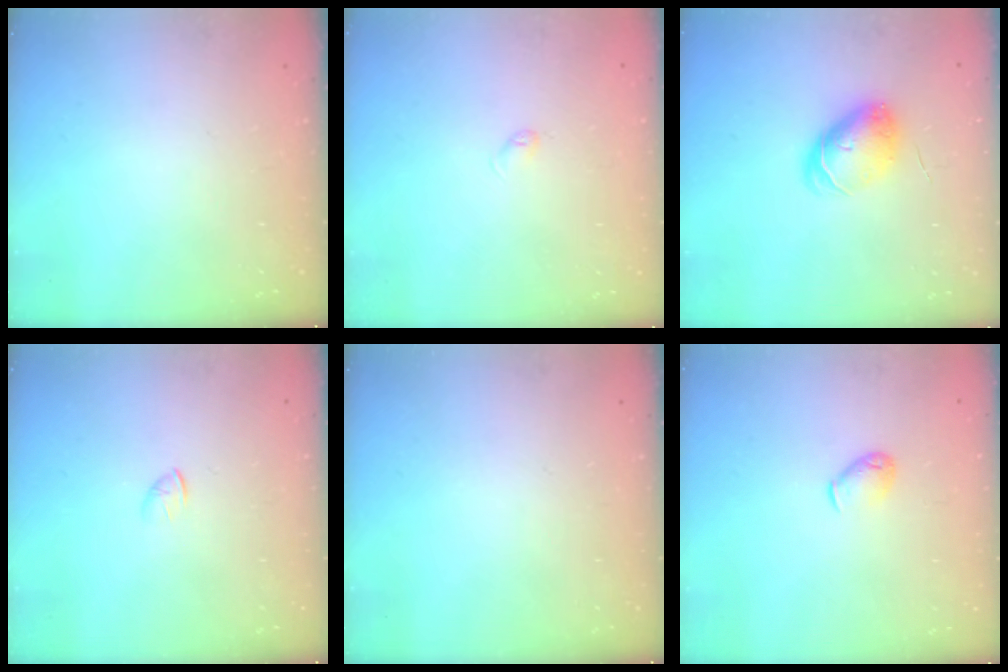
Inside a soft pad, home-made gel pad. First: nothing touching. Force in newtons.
{"total": 2.7, "press": 2.6, "slide": 0.4}
{"total": 7.8, "press": 7.7, "slide": 0.5}
{"total": 1.3, "press": 1.2, "slide": 0.4}
{"total": 0.0}
{"total": 4.8, "press": 4.7, "slide": 0.9}